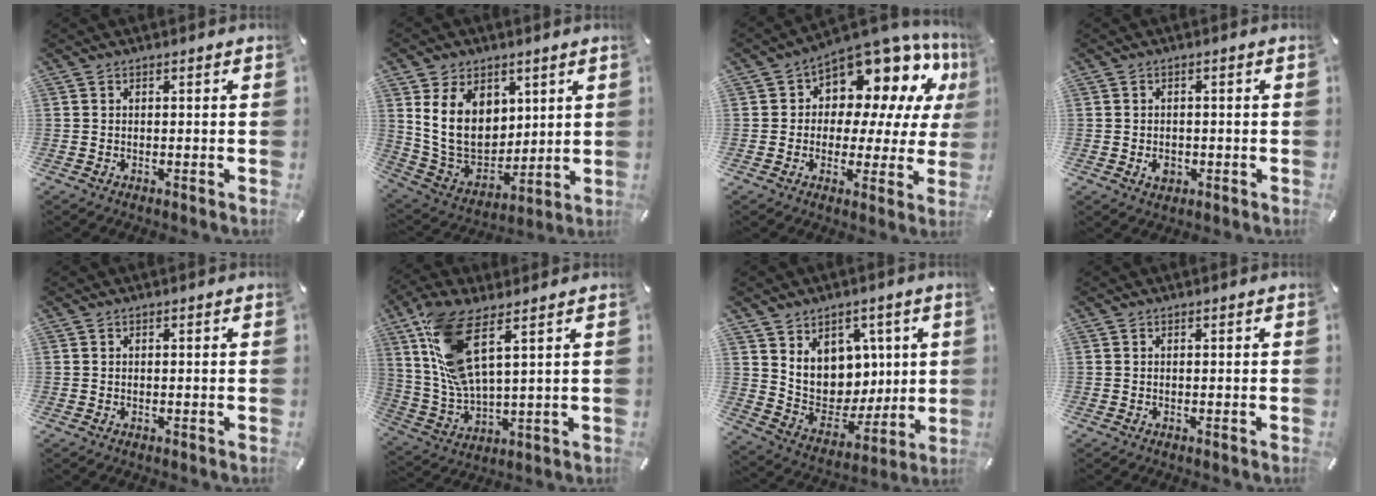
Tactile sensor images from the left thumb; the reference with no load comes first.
{"total": 15.3, "force": [5.2, 11.7, 8.5], "torque": [-0.178, -0.026, 0.098]}
{"total": 12.1, "force": [7.9, 7.1, 5.8], "torque": [-0.089, -0.077, 0.137]}
{"total": 3.1, "force": [-0.9, 2.3, 1.9], "torque": [-0.040, 0.001, -0.016]}
{"total": 0.0}
{"total": 13.5, "force": [6.5, 4.5, 11.0], "torque": [-0.249, -0.029, 0.114]}
{"total": 11.4, "force": [4.6, 9.9, 3.3], "torque": [-0.061, -0.050, 0.100]}
{"total": 0.0}